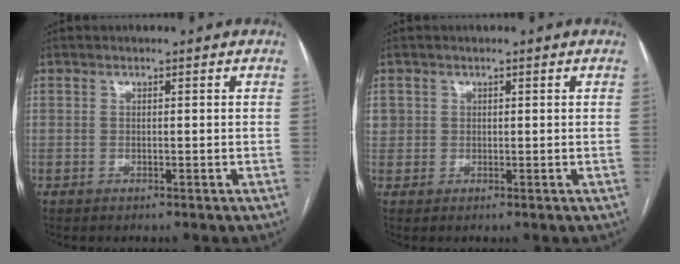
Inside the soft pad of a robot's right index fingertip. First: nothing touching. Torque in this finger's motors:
{"motor_torque": [-0.06, -0.01, 0.02, 0.01]}